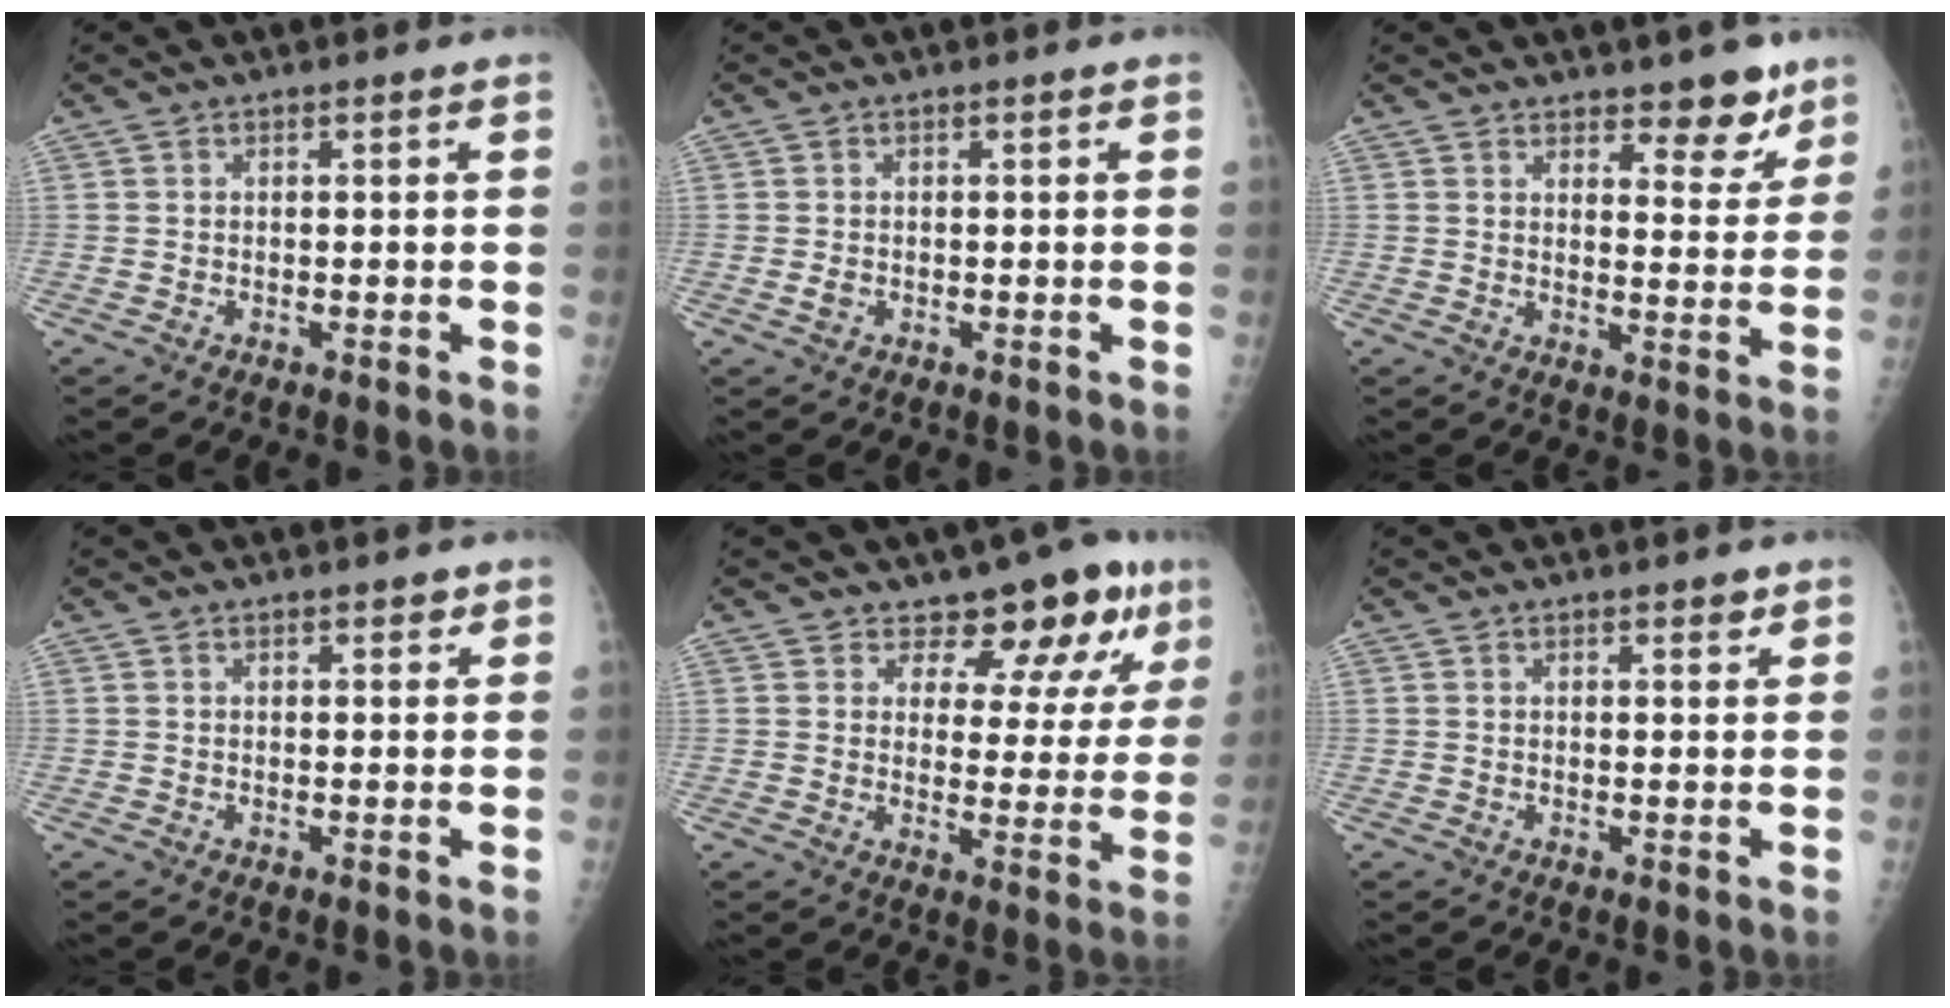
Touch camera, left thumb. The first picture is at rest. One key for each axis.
{"total": 1.1, "fx": -0.2, "fy": 0.9, "fz": 0.7, "tx": -0.014, "ty": -0.001, "tz": -0.001}
{"total": 7.1, "fx": 5.4, "fy": 3.2, "fz": 3.4, "tx": -0.007, "ty": -0.036, "tz": 0.074}
{"total": 1.3, "fx": 1.0, "fy": 0.7, "fz": 0.5, "tx": 0.005, "ty": -0.005, "tz": 0.010}
{"total": 11.2, "fx": 8.1, "fy": 5.7, "fz": 5.2, "tx": -0.023, "ty": -0.048, "tz": 0.097}
{"total": 1.6, "fx": 1.2, "fy": 0.7, "fz": 0.8, "tx": -0.001, "ty": -0.007, "tz": 0.015}